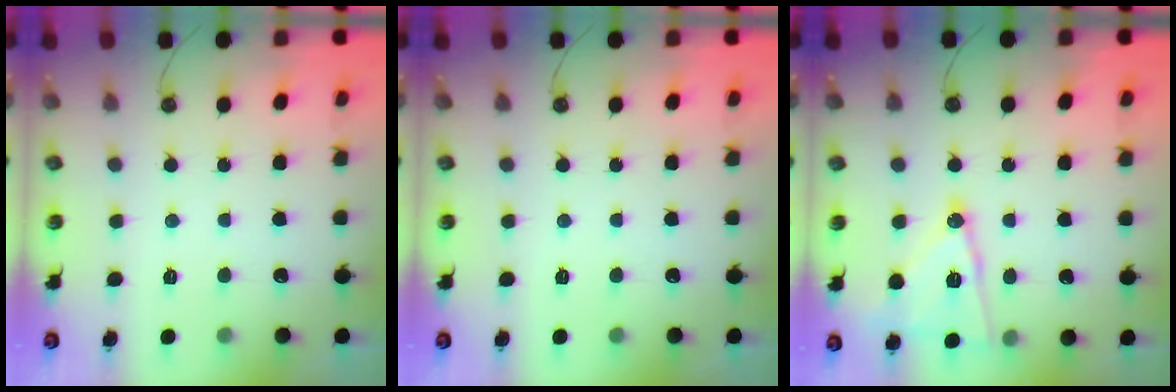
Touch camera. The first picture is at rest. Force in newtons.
{"total": 0.0}
{"total": 14.0, "press": 14.0, "slide": 0.8}